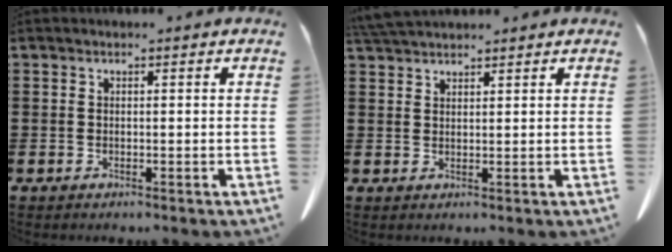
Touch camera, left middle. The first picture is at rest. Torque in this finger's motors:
{"motor_torque": [0.46, 0.36, 0.04, 0.01]}